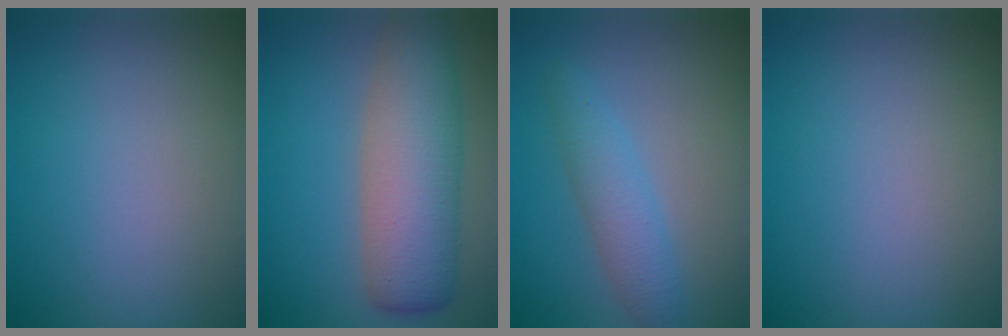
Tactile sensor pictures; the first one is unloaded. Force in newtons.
{"total": 7.6, "press": 7.6, "slide": 0.3}
{"total": 2.9, "press": 2.9, "slide": 0.0}
{"total": 0.0}